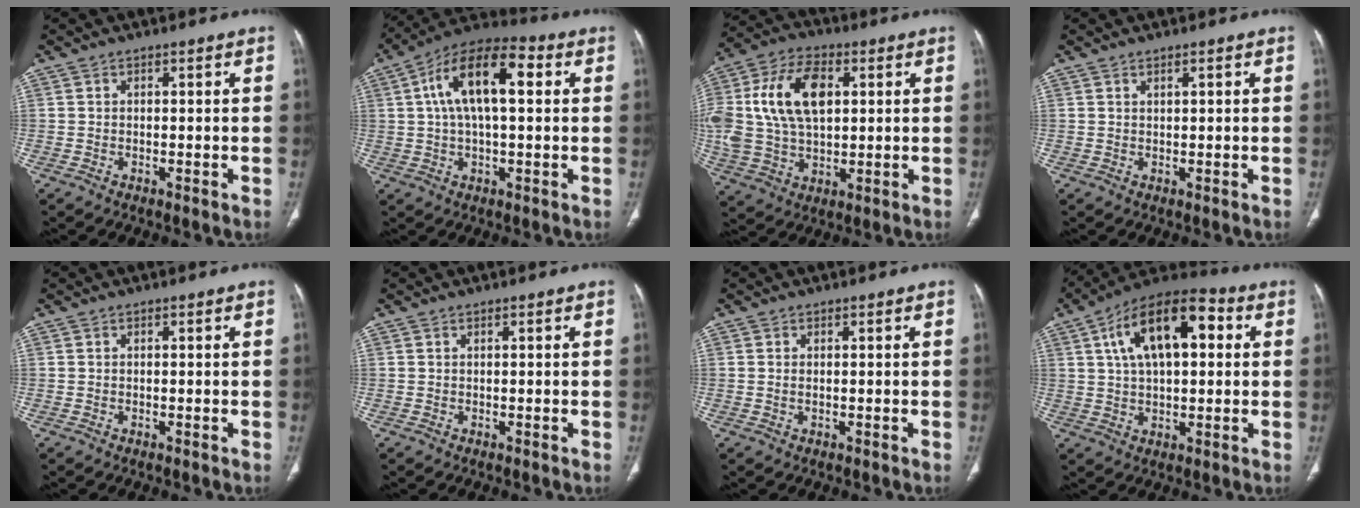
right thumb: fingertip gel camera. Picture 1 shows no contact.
{"total": 14.8, "force": [3.4, 6.5, 12.8], "torque": [-0.223, 0.030, 0.051]}
{"total": 19.2, "force": [3.9, 11.9, 14.6], "torque": [-0.302, 0.010, 0.071]}
{"total": 0.6, "force": [0.4, 0.1, 0.4], "torque": [-0.008, -0.002, 0.010]}
{"total": 0.0}
{"total": 0.0}
{"total": 0.6, "force": [0.1, 0.3, 0.5], "torque": [-0.015, 0.002, 0.005]}
{"total": 16.8, "force": [4.6, 8.3, 13.9], "torque": [-0.213, 0.022, 0.069]}